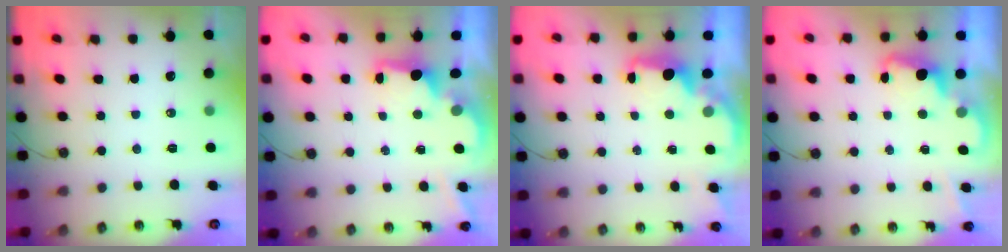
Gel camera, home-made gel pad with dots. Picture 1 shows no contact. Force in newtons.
{"total": 2.1, "press": 1.9, "slide": 0.8}
{"total": 2.2, "press": 2.1, "slide": 0.8}
{"total": 2.4, "press": 2.4, "slide": 0.5}